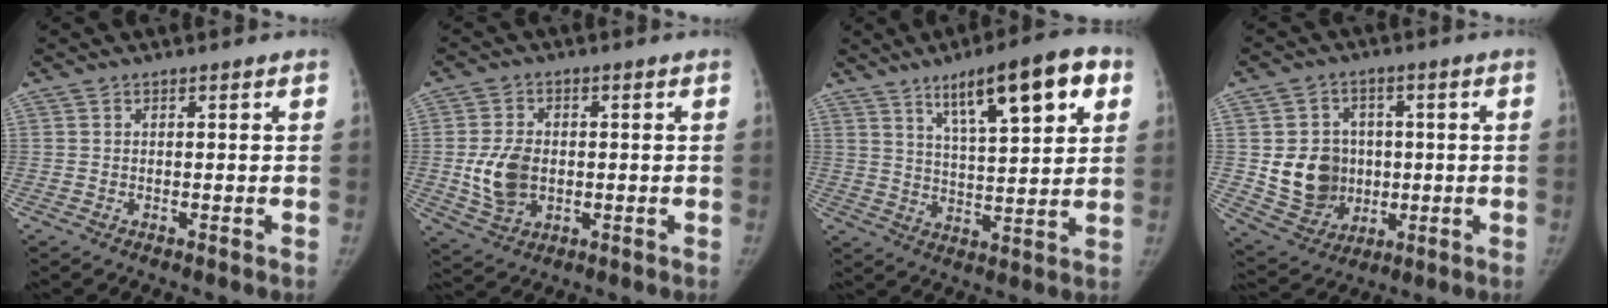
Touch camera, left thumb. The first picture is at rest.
{"total": 8.6, "force": [-0.5, 6.1, 6.0], "torque": [-0.105, -0.001, -0.001]}
{"total": 15.6, "force": [7.7, 4.4, 12.8], "torque": [-0.169, -0.021, 0.120]}
{"total": 12.3, "force": [0.0, 10.6, 6.1], "torque": [-0.068, -0.004, 0.019]}